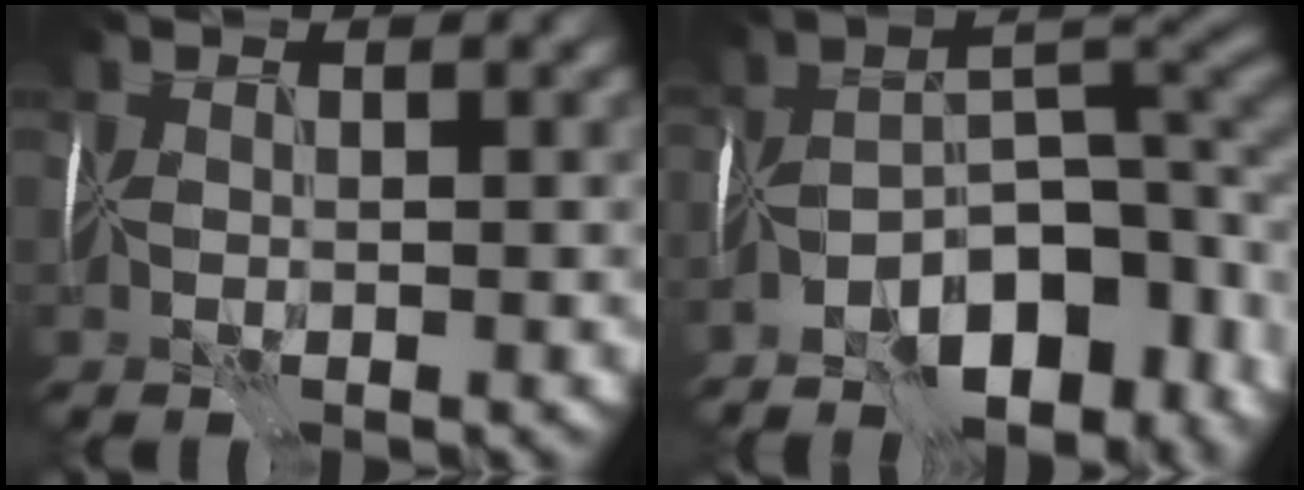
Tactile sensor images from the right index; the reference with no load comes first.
{"total": 12.8, "force": [-6.8, 5.5, 9.4], "torque": [-0.139, 0.006, -0.110]}